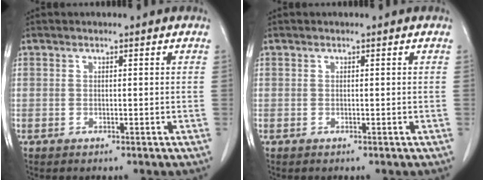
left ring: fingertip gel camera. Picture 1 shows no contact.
{"total": 0.0}